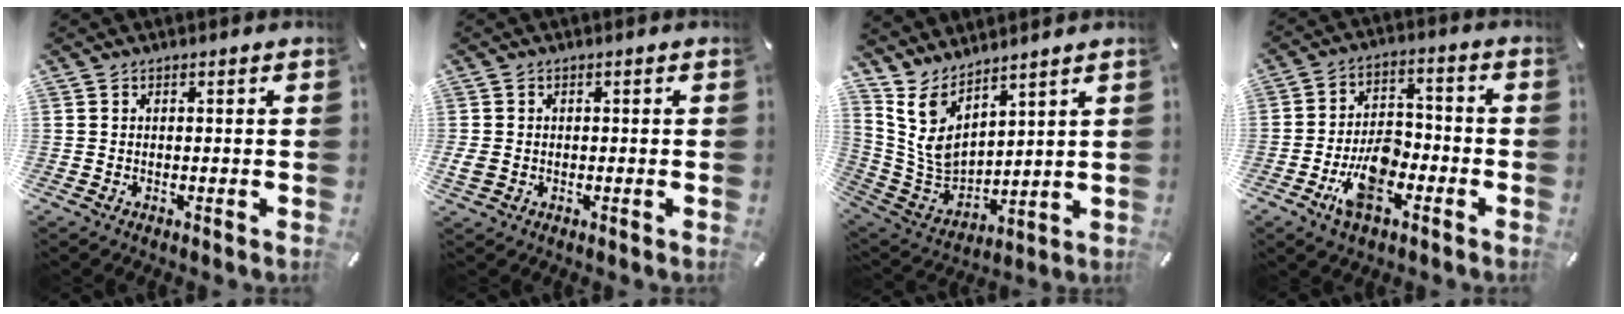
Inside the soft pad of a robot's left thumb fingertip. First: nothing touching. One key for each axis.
{"total": 2.5, "fx": -0.5, "fy": 1.9, "fz": 1.5, "tx": -0.033, "ty": 0.002, "tz": -0.011}
{"total": 9.1, "fx": 5.7, "fy": 5.5, "fz": 4.5, "tx": -0.122, "ty": -0.044, "tz": 0.113}
{"total": 11.1, "fx": -5.0, "fy": 6.5, "fz": 7.5, "tx": -0.144, "ty": 0.019, "tz": -0.090}